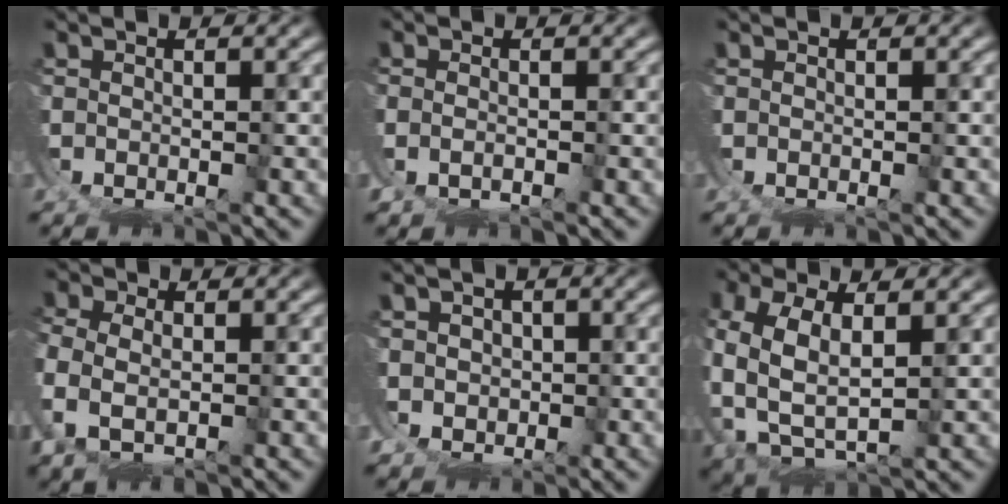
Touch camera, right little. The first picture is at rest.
{"total": 1.5, "force": [-0.6, 1.2, 0.7], "torque": [-0.024, -0.010, -0.005]}
{"total": 0.0}
{"total": 3.2, "force": [0.8, 2.2, 2.1], "torque": [-0.072, -0.008, 0.018]}
{"total": 1.7, "force": [1.5, 0.6, -0.6], "torque": [0.009, -0.010, 0.036]}
{"total": 5.5, "force": [2.0, 3.7, 3.6], "torque": [-0.120, -0.023, 0.045]}